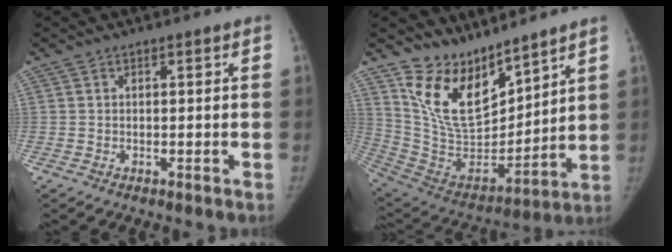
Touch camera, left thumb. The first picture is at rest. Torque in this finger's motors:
{"motor_torque": [1.53, 1.73, 1.02, -1.76, 0.22]}